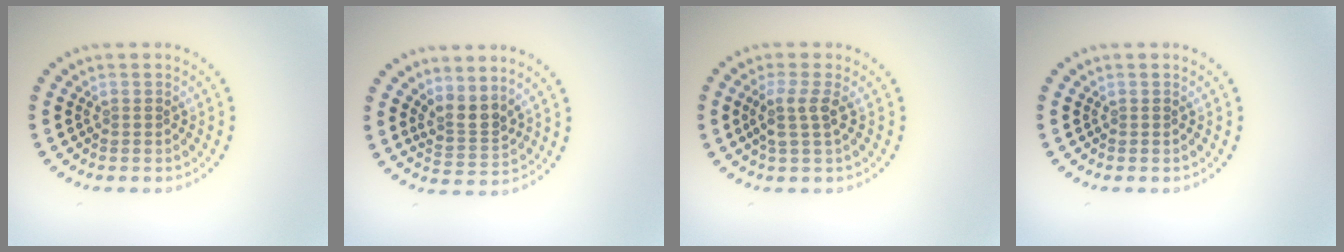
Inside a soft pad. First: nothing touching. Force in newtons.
{"total": 2.6, "press": 1.9, "slide": 1.8}
{"total": 2.4, "press": 1.9, "slide": 1.5}
{"total": 0.0}